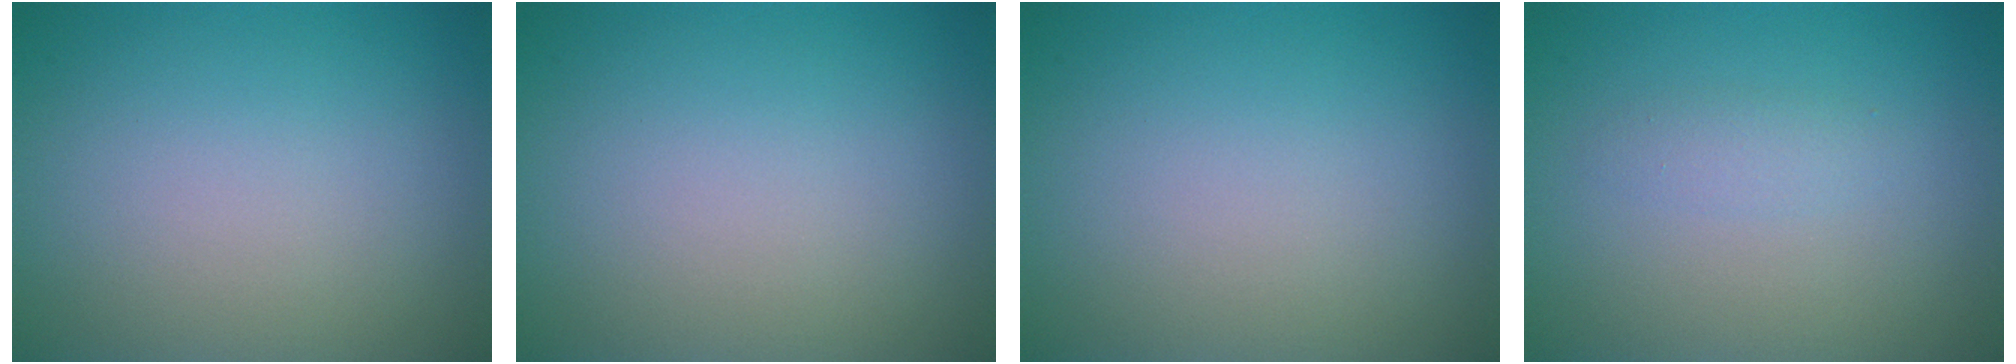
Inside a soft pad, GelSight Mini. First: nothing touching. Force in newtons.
{"total": 0.0}
{"total": 0.0}
{"total": 1.1, "press": 1.1, "slide": 0.1}